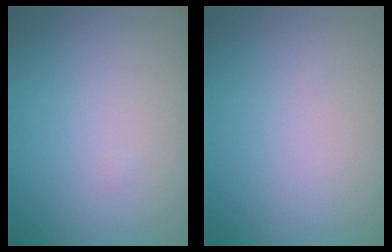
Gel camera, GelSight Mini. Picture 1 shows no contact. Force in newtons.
{"total": 0.0}